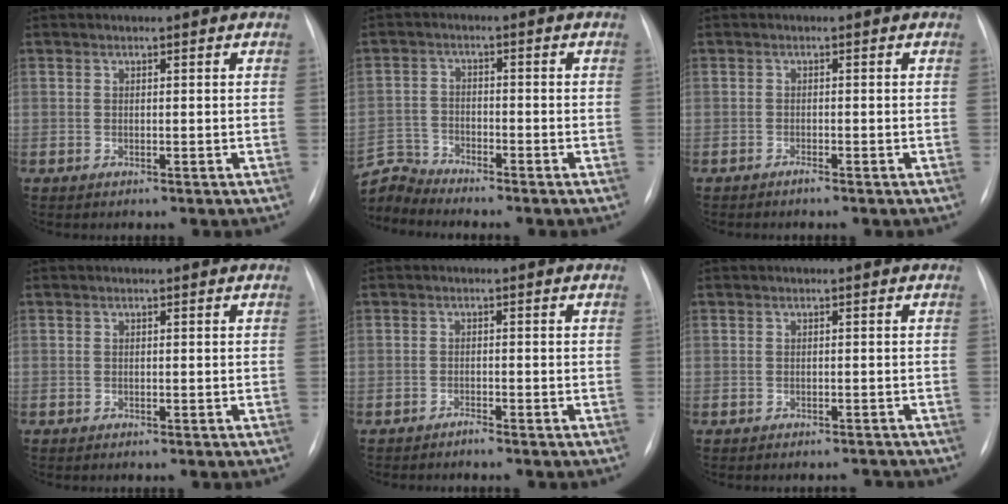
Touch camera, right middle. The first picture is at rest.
{"total": 6.2, "force": [-6.1, -0.5, -0.8], "torque": [0.004, 0.004, -0.120]}
{"total": 0.6, "force": [-0.5, -0.2, 0.3], "torque": [-0.005, -0.002, -0.009]}
{"total": 0.0}
{"total": 0.9, "force": [-0.9, -0.2, 0.2], "torque": [-0.002, -0.002, -0.015]}
{"total": 2.4, "force": [-2.3, 0.5, 0.2], "torque": [0.009, -0.001, -0.026]}